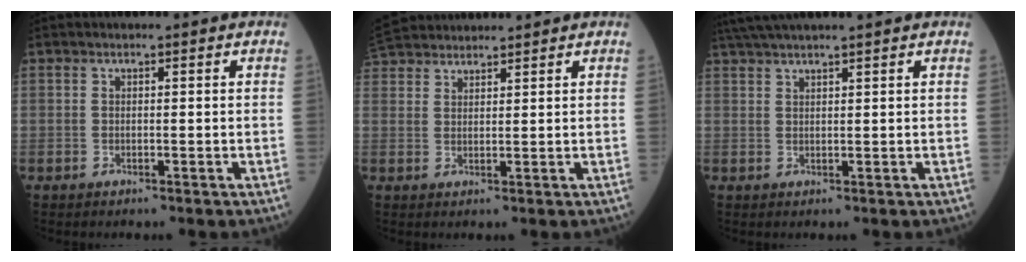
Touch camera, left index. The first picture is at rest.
{"total": 7.7, "force": [7.2, 1.8, 2.0], "torque": [-0.041, 0.038, 0.134]}
{"total": 6.0, "force": [5.2, -0.8, 3.0], "torque": [-0.052, 0.035, 0.094]}